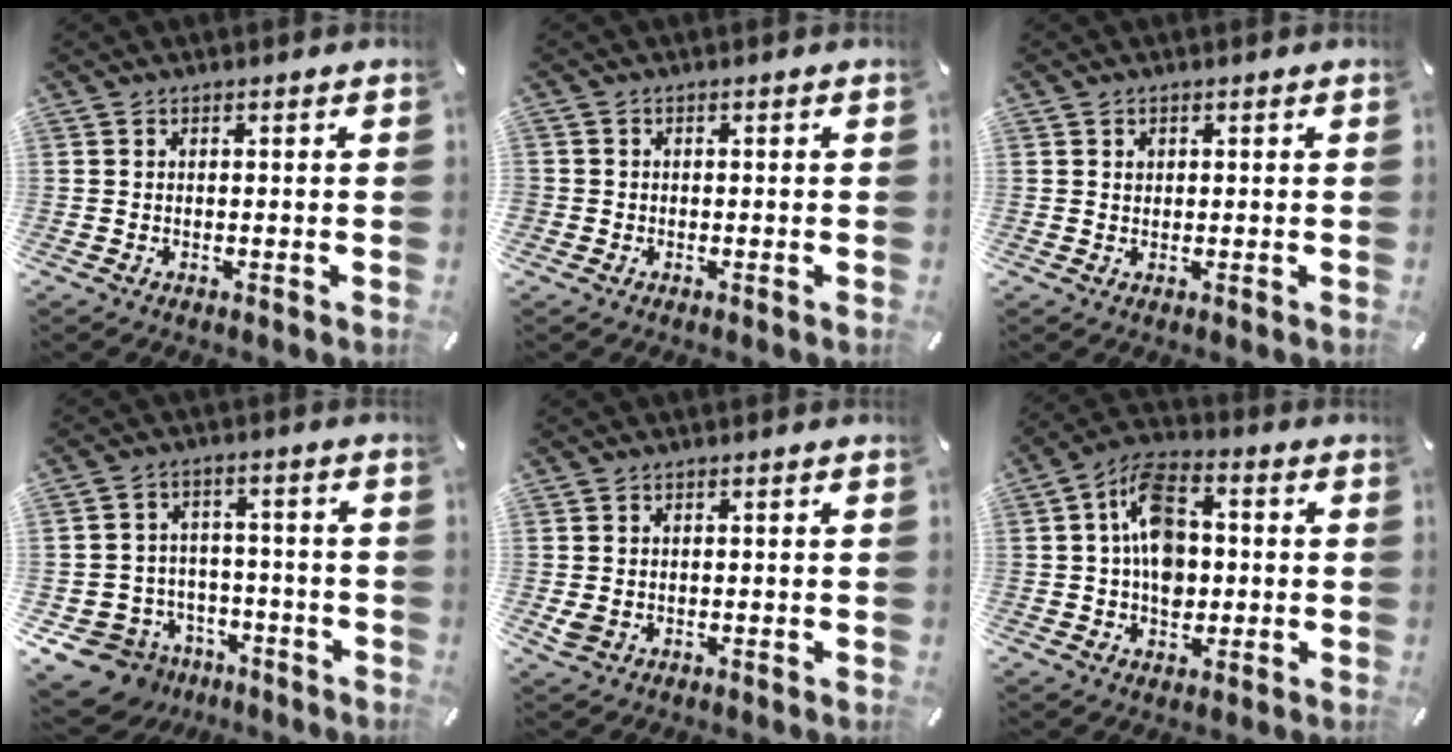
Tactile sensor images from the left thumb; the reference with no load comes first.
{"total": 1.2, "force": [-0.4, 1.2, 0.2], "torque": [-0.001, 0.004, -0.010]}
{"total": 1.1, "force": [0.4, 0.9, 0.3], "torque": [0.001, -0.002, 0.007]}
{"total": 9.8, "force": [-5.7, 7.7, 2.1], "torque": [-0.061, 0.036, -0.098]}
{"total": 2.0, "force": [0.0, 1.8, 1.0], "torque": [-0.025, 0.001, -0.002]}
{"total": 12.0, "force": [0.4, 8.5, 8.5], "torque": [-0.159, 0.012, 0.007]}